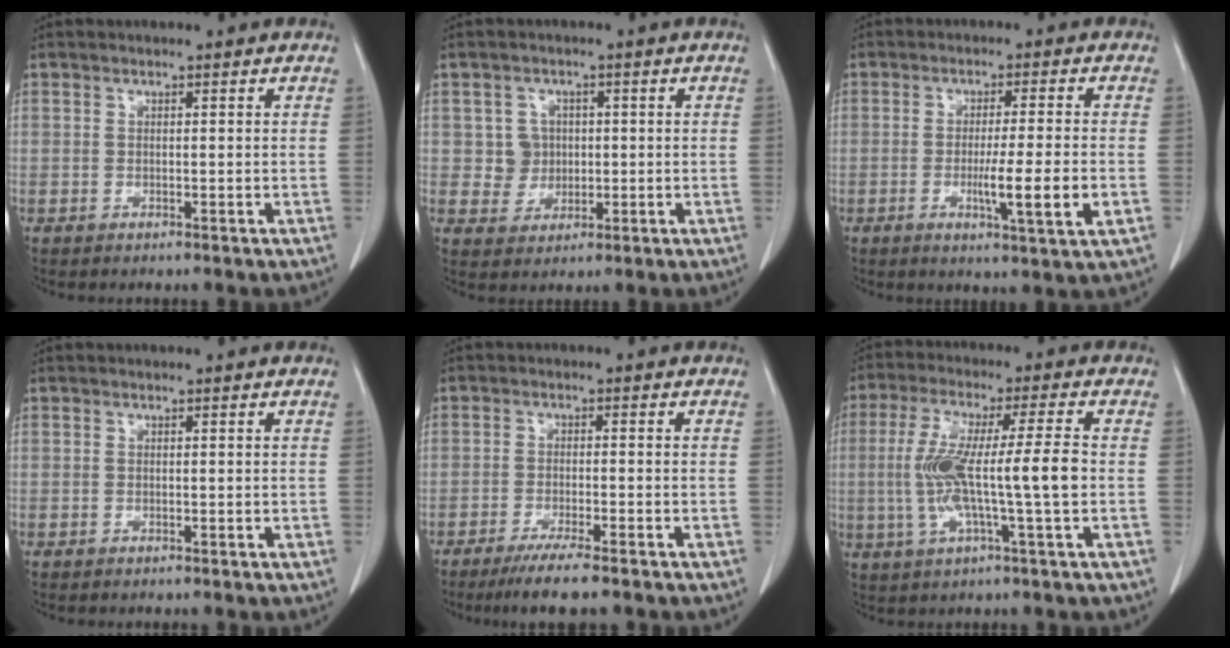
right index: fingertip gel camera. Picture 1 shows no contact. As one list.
[{"total": 4.1, "force": [0.6, 4.0, 0.7], "torque": [-0.004, 0.010, 0.013]}, {"total": 8.0, "force": [-2.0, -0.3, 7.7], "torque": [-0.122, -0.017, -0.031]}, {"total": 0.0}, {"total": 7.0, "force": [-5.3, 0.0, 4.5], "torque": [-0.068, -0.016, -0.082]}, {"total": 11.8, "force": [-1.0, 0.2, 11.8], "torque": [-0.236, 0.009, -0.022]}]